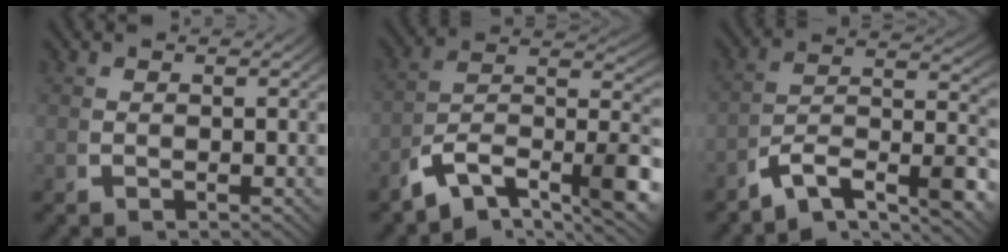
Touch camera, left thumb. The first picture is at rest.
{"total": 13.2, "force": [-3.3, 9.1, 8.9], "torque": [-0.166, -0.044, -0.044]}
{"total": 10.5, "force": [-4.0, 6.9, 6.8], "torque": [-0.132, -0.040, -0.057]}